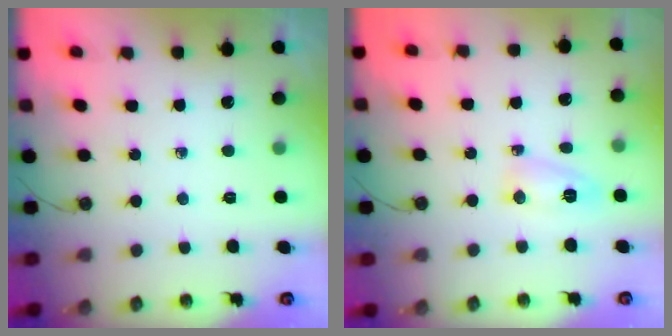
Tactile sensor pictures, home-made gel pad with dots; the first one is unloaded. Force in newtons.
{"total": 4.7, "press": 4.6, "slide": 0.9}